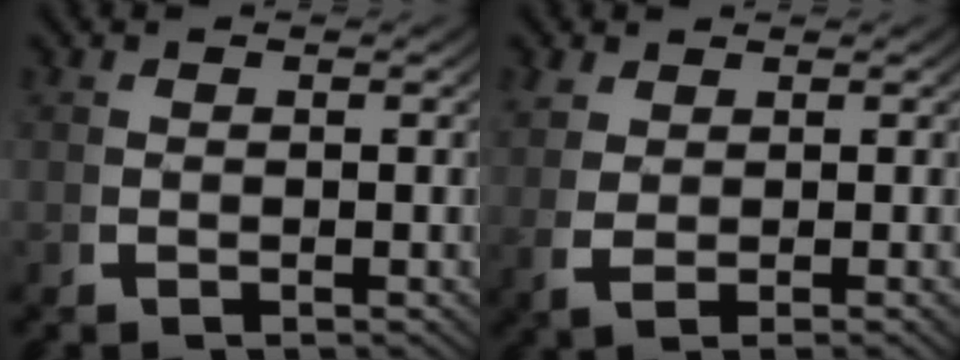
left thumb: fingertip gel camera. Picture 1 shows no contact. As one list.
[{"total": 2.0, "force": [0.9, 0.2, 1.7], "torque": [-0.041, -0.003, 0.028]}]